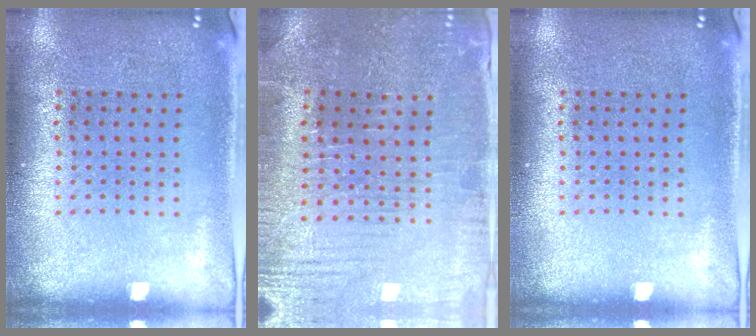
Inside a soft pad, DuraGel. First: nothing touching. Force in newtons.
{"total": 1.3, "press": 1.2, "slide": 0.4}
{"total": 0.0}